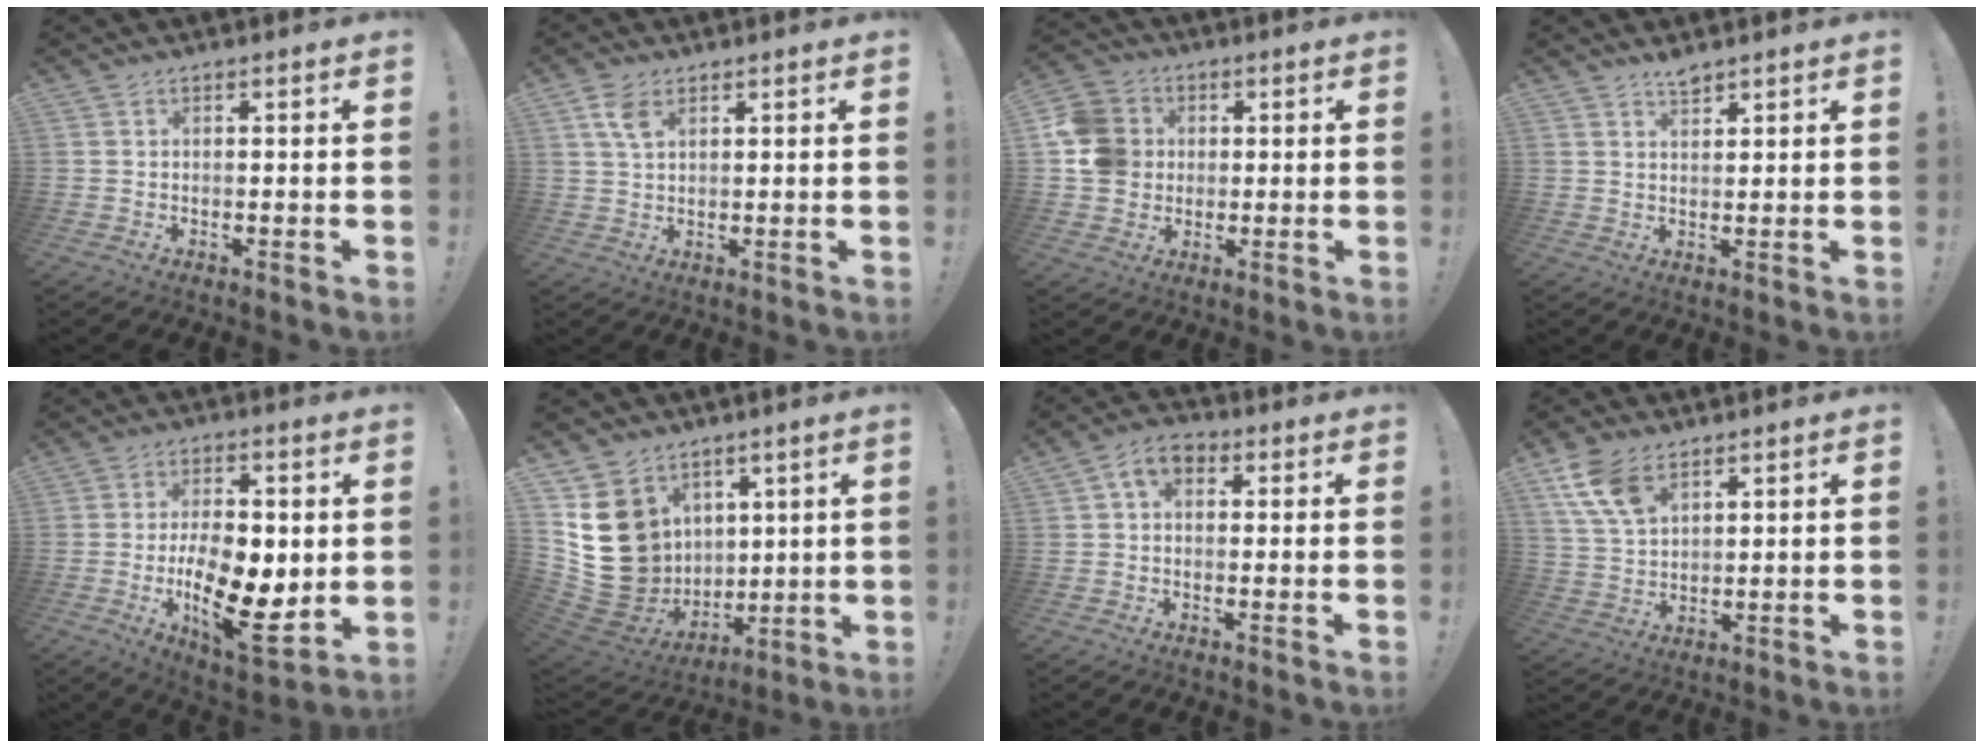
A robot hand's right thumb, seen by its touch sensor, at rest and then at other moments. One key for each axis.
{"total": 5.8, "fx": 2.9, "fy": 2.9, "fz": 4.1, "tx": -0.068, "ty": -0.009, "tz": 0.054}
{"total": 11.7, "fx": 0.9, "fy": 10.8, "fz": 4.4, "tx": -0.073, "ty": 0.010, "tz": 0.022}
{"total": 3.0, "fx": 2.6, "fy": 0.9, "fz": 1.2, "tx": -0.002, "ty": -0.022, "tz": 0.042}
{"total": 18.5, "fx": -2.3, "fy": 9.2, "fz": 15.8, "tx": -0.256, "ty": -0.014, "tz": -0.030}
{"total": 18.0, "fx": 4.4, "fy": 16.0, "fz": 7.0, "tx": -0.139, "ty": -0.038, "tz": 0.123}
{"total": 5.9, "fx": 1.5, "fy": 3.9, "fz": 4.1, "tx": -0.066, "ty": 0.003, "tz": 0.030}
{"total": 10.5, "fx": 6.0, "fy": 5.8, "fz": 6.3, "tx": -0.116, "ty": -0.022, "tz": 0.116}